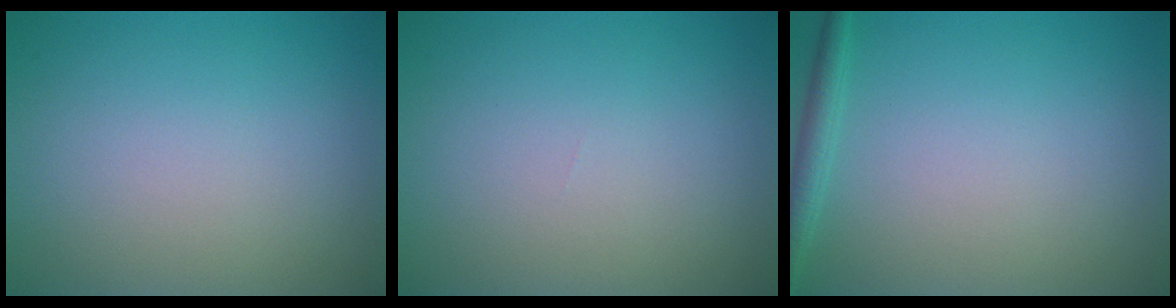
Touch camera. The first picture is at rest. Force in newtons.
{"total": 0.0}
{"total": 1.6, "press": 1.6, "slide": 0.1}